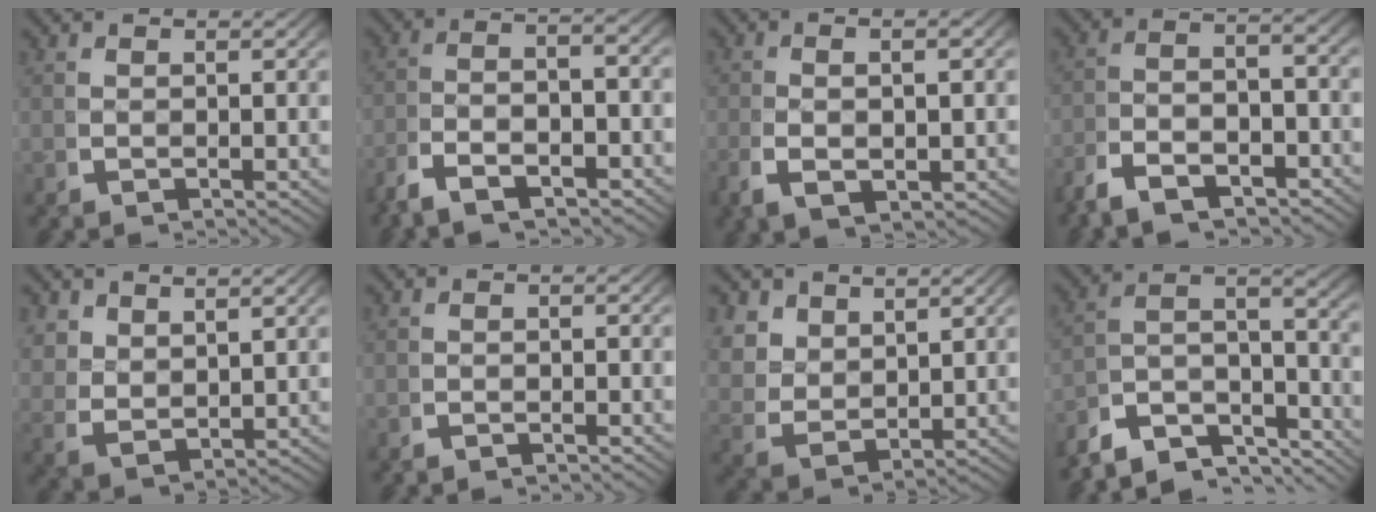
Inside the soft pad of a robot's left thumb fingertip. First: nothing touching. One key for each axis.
{"total": 5.4, "fx": -2.0, "fy": 2.5, "fz": 4.4, "tx": -0.087, "ty": -0.003, "tz": -0.037}
{"total": 3.8, "fx": -0.4, "fy": 1.4, "fz": 3.5, "tx": -0.075, "ty": -0.003, "tz": 0.001}
{"total": 5.0, "fx": -2.4, "fy": 2.4, "fz": 3.7, "tx": -0.068, "ty": -0.007, "tz": -0.044}
{"total": 3.2, "fx": 1.9, "fy": 1.9, "fz": 1.8, "tx": -0.051, "ty": -0.016, "tz": 0.054}
{"total": 1.0, "fx": -1.0, "fy": 0.1, "fz": 0.1, "tx": 0.004, "ty": 0.000, "tz": -0.023}
{"total": 5.1, "fx": 1.6, "fy": 3.8, "fz": 3.0, "tx": -0.089, "ty": -0.028, "tz": 0.050}
{"total": 11.5, "fx": -3.5, "fy": 7.9, "fz": 7.6, "tx": -0.171, "ty": -0.041, "tz": -0.053}